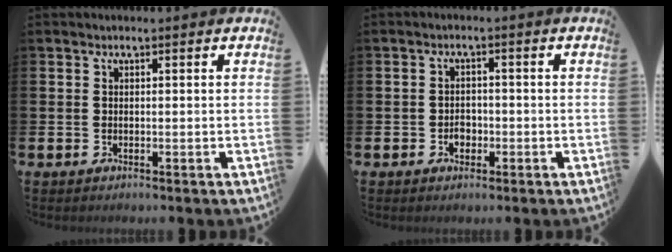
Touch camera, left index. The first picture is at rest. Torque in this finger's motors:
{"motor_torque": [0.05, -0.01, 0.01, 0.00]}